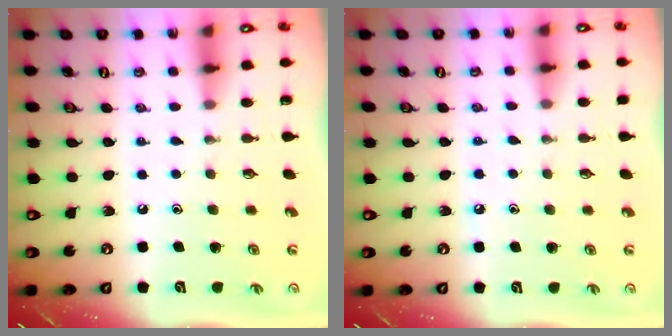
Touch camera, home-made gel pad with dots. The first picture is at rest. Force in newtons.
{"total": 3.7, "press": 3.7, "slide": 0.6}